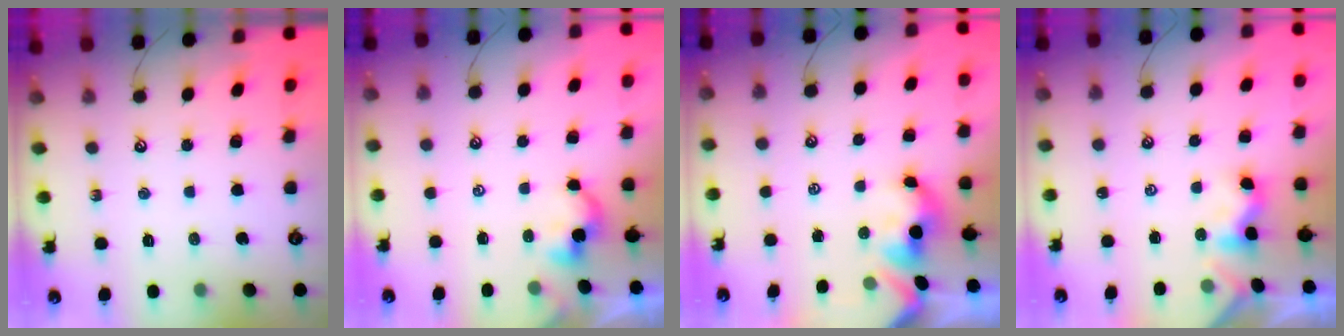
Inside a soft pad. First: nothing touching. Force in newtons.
{"total": 1.8, "press": 1.7, "slide": 0.2}
{"total": 1.1, "press": 0.8, "slide": 0.7}
{"total": 1.8, "press": 1.7, "slide": 0.5}